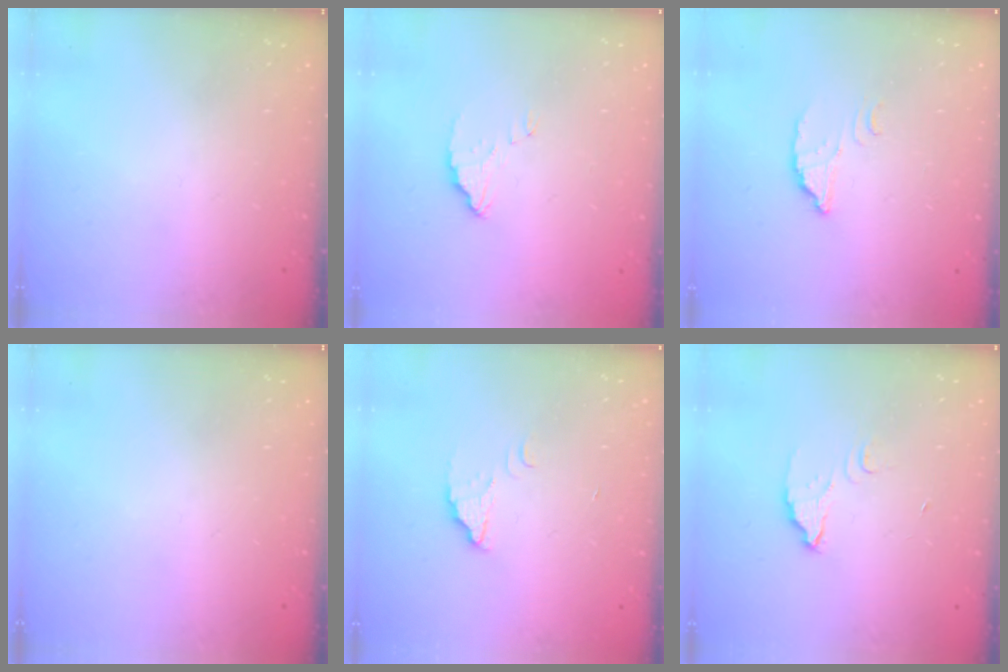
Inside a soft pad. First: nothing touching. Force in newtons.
{"total": 2.8, "press": 2.8, "slide": 0.1}
{"total": 2.8, "press": 2.8, "slide": 0.2}
{"total": 0.0}
{"total": 2.1, "press": 2.1, "slide": 0.1}
{"total": 3.4, "press": 3.3, "slide": 0.3}